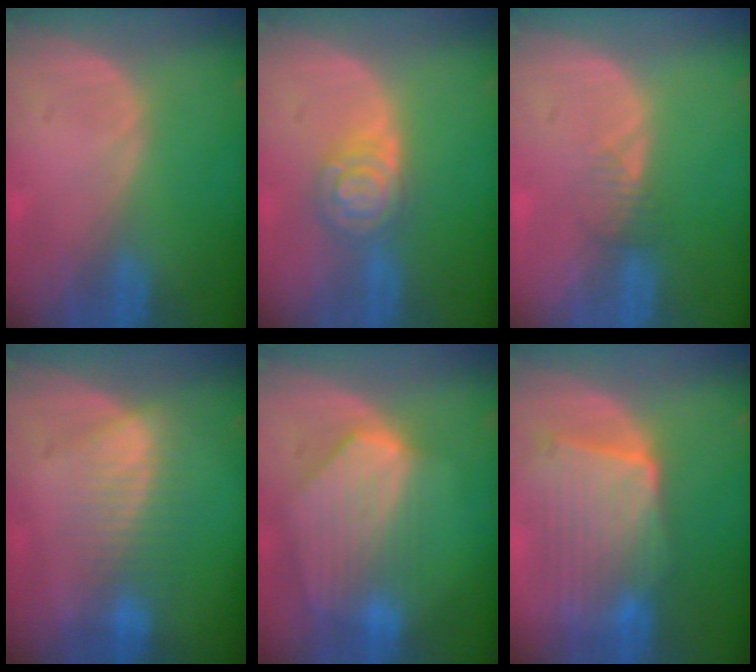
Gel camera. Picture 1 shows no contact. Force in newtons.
{"total": 5.8, "press": 5.8, "slide": 0.3}
{"total": 1.6, "press": 1.6, "slide": 0.2}
{"total": 6.9, "press": 6.3, "slide": 2.7}
{"total": 9.2, "press": 8.1, "slide": 4.4}
{"total": 9.8, "press": 8.8, "slide": 4.3}